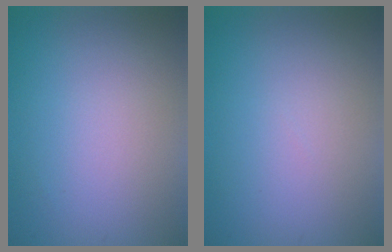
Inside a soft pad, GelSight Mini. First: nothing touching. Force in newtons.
{"total": 0.0}